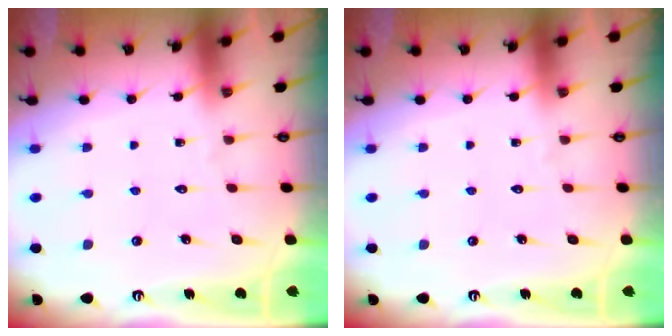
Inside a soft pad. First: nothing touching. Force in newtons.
{"total": 0.0}